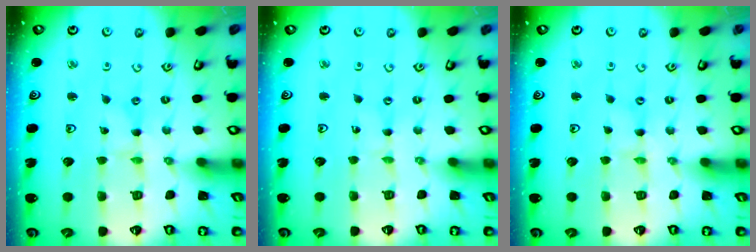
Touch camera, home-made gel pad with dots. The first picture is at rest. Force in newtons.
{"total": 0.6, "press": 0.6, "slide": 0.1}
{"total": 0.0}